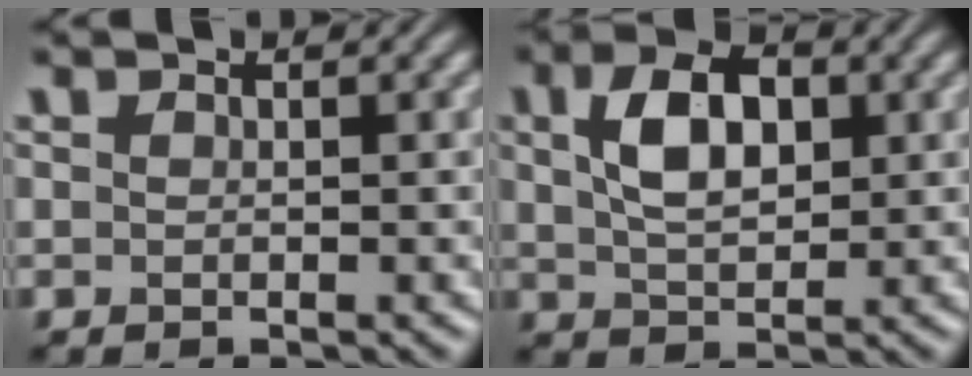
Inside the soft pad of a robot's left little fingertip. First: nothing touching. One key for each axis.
{"total": 5.6, "fx": 1.5, "fy": 3.1, "fz": 4.3, "tx": -0.083, "ty": 0.008, "tz": 0.025}